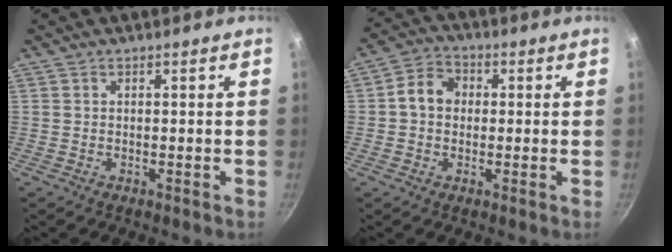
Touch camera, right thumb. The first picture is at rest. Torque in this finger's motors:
{"motor_torque": [0.64, 0.97, 0.76, 0.33, 0.07]}